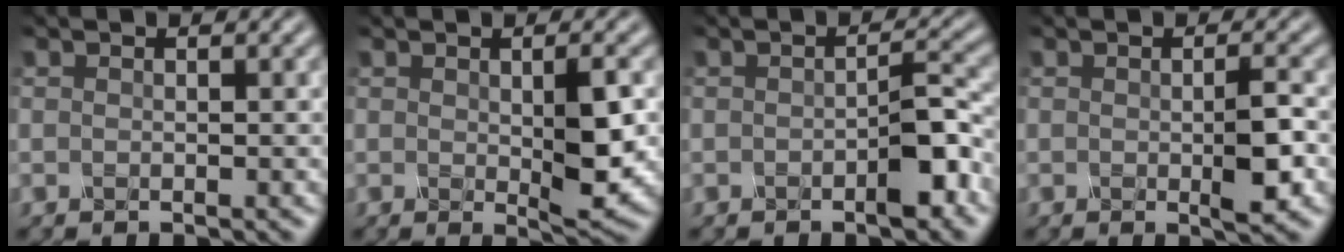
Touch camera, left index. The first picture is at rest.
{"total": 3.5, "force": [0.0, 0.6, 3.4], "torque": [-0.061, -0.004, 0.001]}
{"total": 3.0, "force": [-1.4, 0.6, 2.6], "torque": [-0.044, 0.009, -0.026]}
{"total": 2.7, "force": [-0.4, 0.4, 2.6], "torque": [-0.051, -0.002, -0.007]}